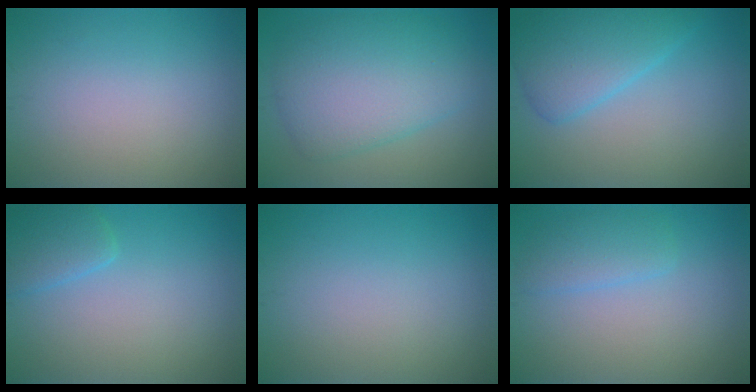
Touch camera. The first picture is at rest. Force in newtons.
{"total": 7.4, "press": 7.4, "slide": 0.1}
{"total": 4.9, "press": 4.9, "slide": 0.2}
{"total": 2.3, "press": 2.3, "slide": 0.1}
{"total": 0.0}
{"total": 2.4, "press": 2.3, "slide": 0.1}